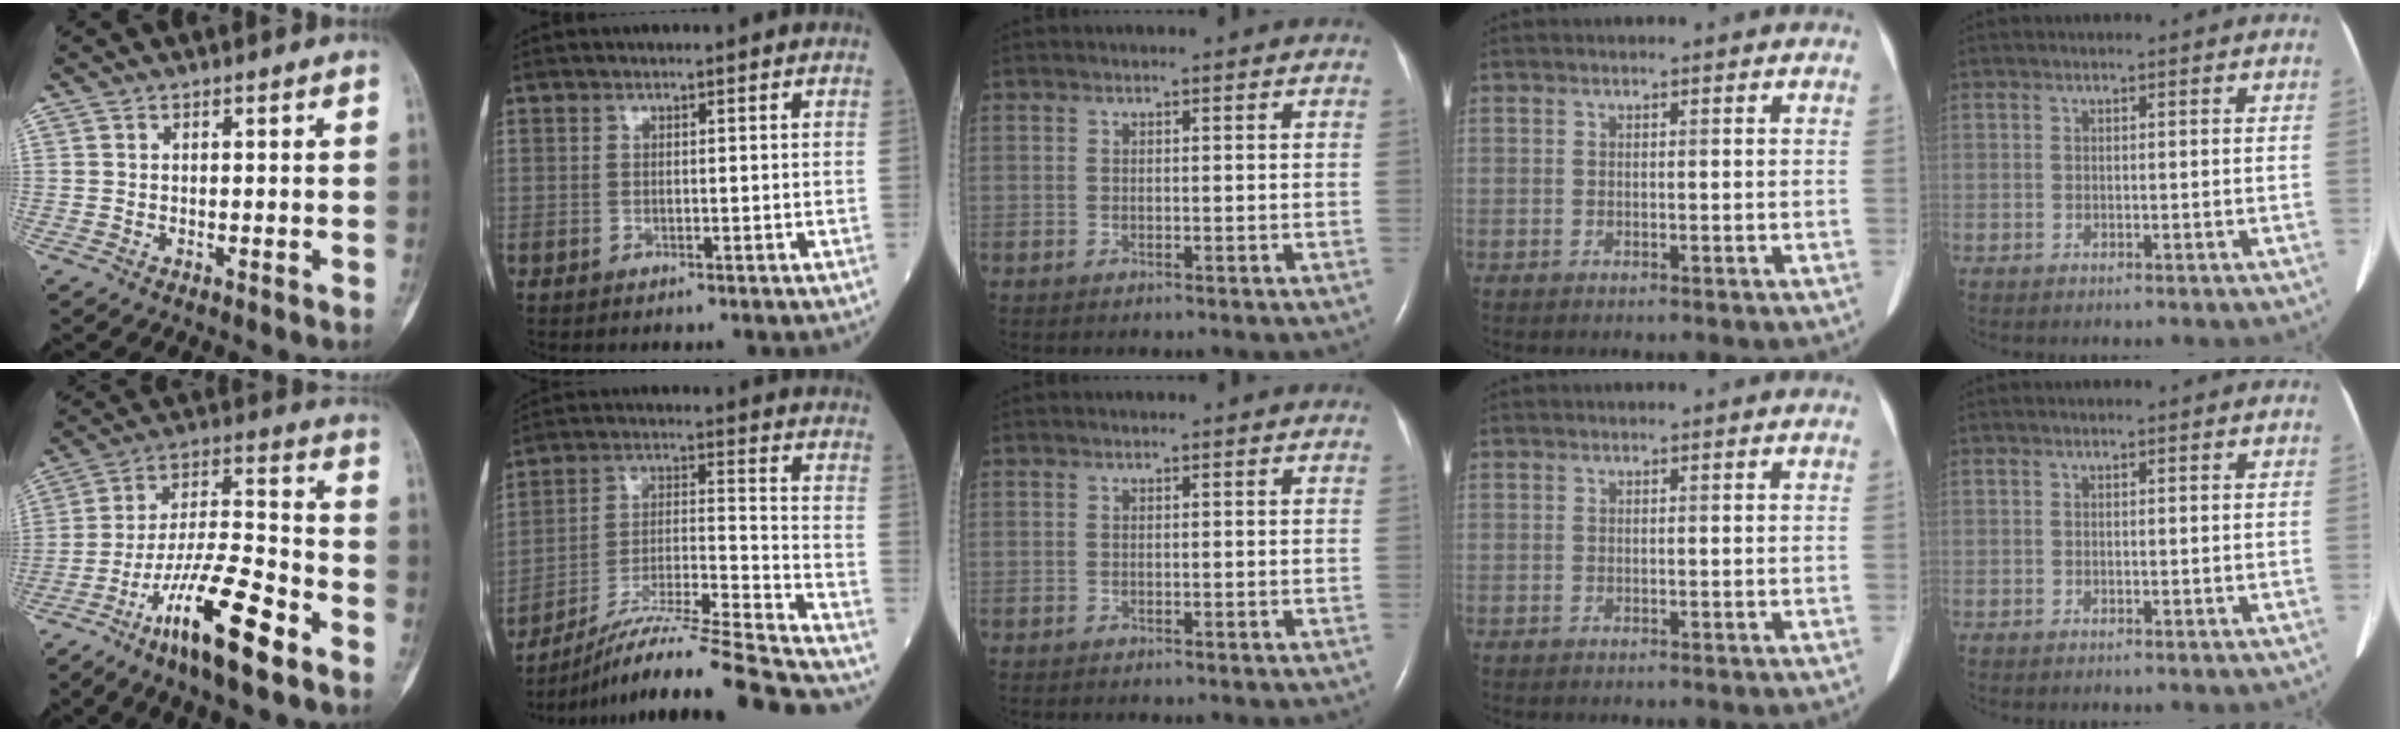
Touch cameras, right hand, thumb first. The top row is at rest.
{"thumb": {"total": 17.3, "force": [-9.8, 3.9, 13.7], "torque": [-0.253, 0.064, -0.172]}, "index": {"total": 21.2, "force": [-18.8, -1.2, 9.8], "torque": [-0.150, -0.011, -0.307]}}